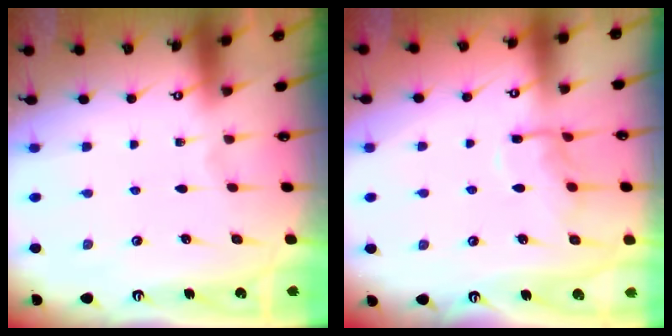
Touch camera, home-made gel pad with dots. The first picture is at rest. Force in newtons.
{"total": 8.6, "press": 8.6, "slide": 0.6}